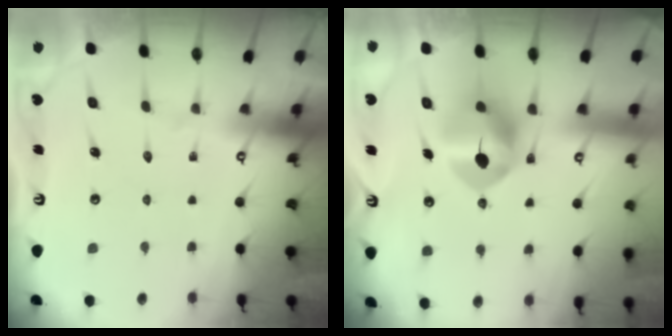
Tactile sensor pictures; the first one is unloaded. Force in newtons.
{"total": 10.5, "press": 10.4, "slide": 1.5}